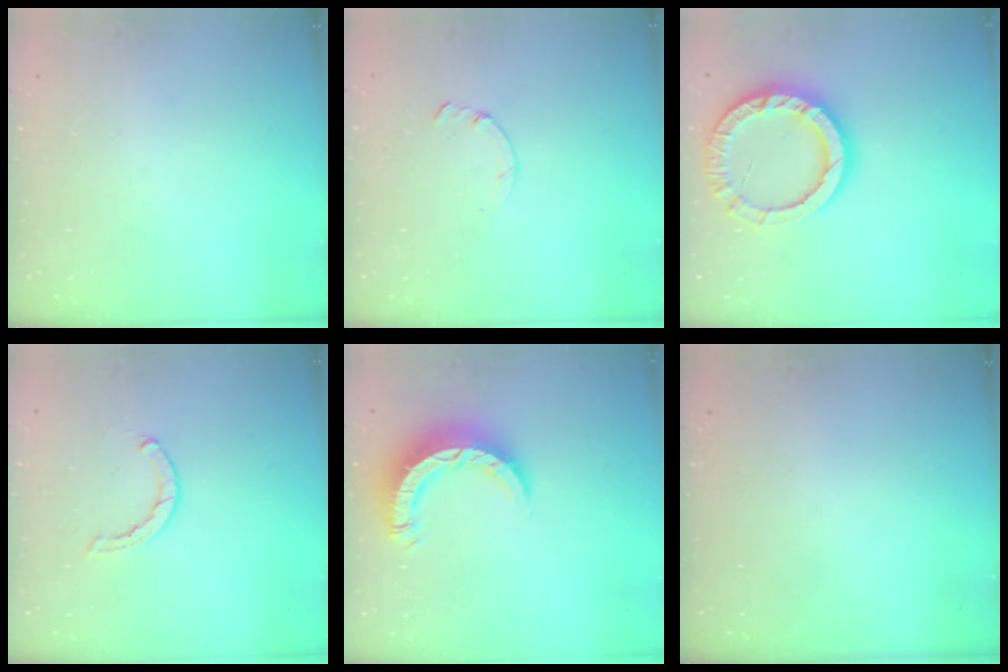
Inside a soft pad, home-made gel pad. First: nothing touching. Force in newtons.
{"total": 0.0}
{"total": 14.2, "press": 14.1, "slide": 1.4}
{"total": 1.7, "press": 1.6, "slide": 0.3}
{"total": 8.3, "press": 8.2, "slide": 0.8}
{"total": 0.0}